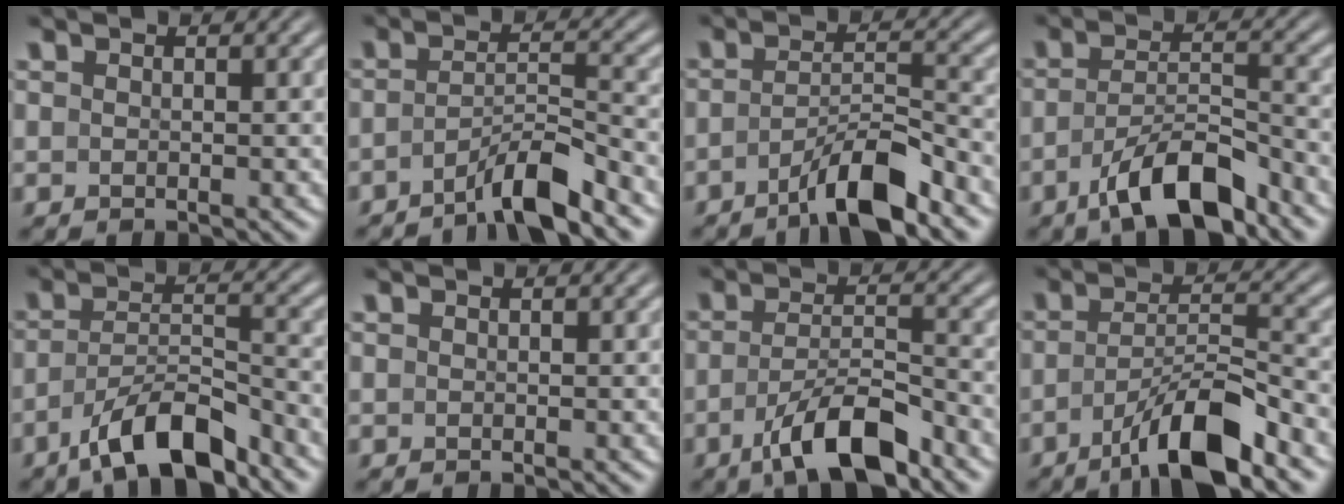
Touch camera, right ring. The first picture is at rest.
{"total": 4.3, "force": [-3.4, 0.5, 2.6], "torque": [-0.031, -0.009, -0.054]}
{"total": 4.9, "force": [-3.5, 0.8, 3.4], "torque": [-0.044, -0.010, -0.054]}
{"total": 5.7, "force": [-3.9, 1.5, 3.9], "torque": [-0.054, -0.013, -0.058]}
{"total": 5.8, "force": [-4.2, 1.8, 3.7], "torque": [-0.050, -0.014, -0.062]}
{"total": 0.0}
{"total": 5.7, "force": [-3.6, 1.4, 4.2], "torque": [-0.064, -0.018, -0.051]}
{"total": 6.1, "force": [-3.5, 1.1, 4.9], "torque": [-0.069, -0.016, -0.051]}